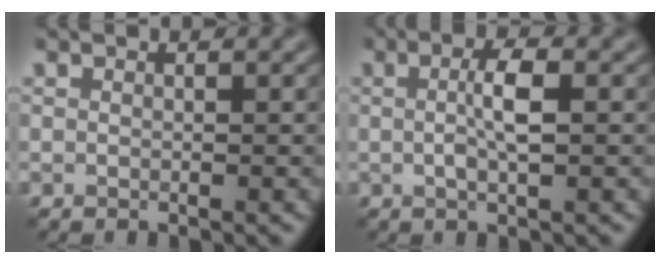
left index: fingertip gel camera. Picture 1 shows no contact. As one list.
[{"total": 3.0, "force": [0.2, 0.7, 2.9], "torque": [-0.056, 0.006, 0.001]}]